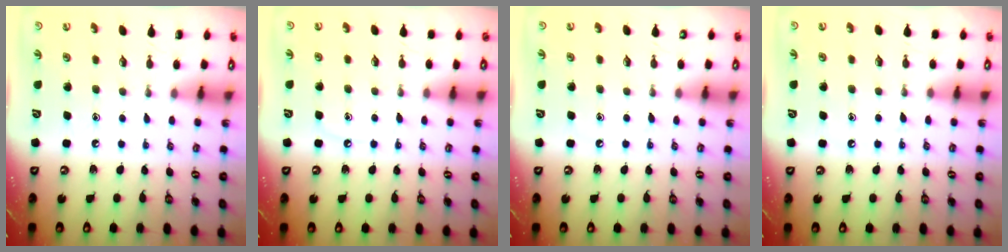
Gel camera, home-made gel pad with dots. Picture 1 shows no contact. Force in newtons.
{"total": 4.8, "press": 4.7, "slide": 0.7}
{"total": 4.9, "press": 4.9, "slide": 0.7}
{"total": 7.6, "press": 7.6, "slide": 0.8}